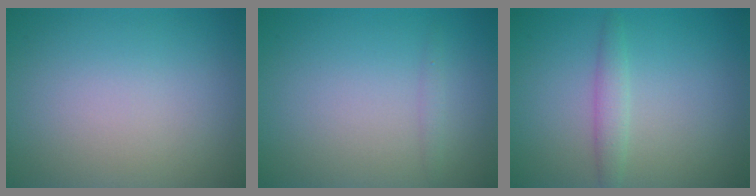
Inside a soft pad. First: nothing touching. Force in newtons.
{"total": 0.6, "press": 0.6, "slide": 0.0}
{"total": 1.7, "press": 1.7, "slide": 0.1}